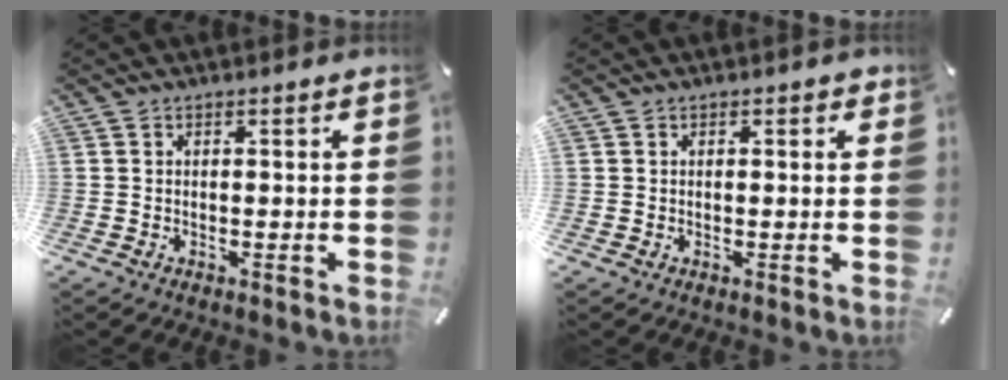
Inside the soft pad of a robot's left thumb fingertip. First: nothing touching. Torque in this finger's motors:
{"motor_torque": [0.02, 0.10, -0.03, 0.06, -0.16]}